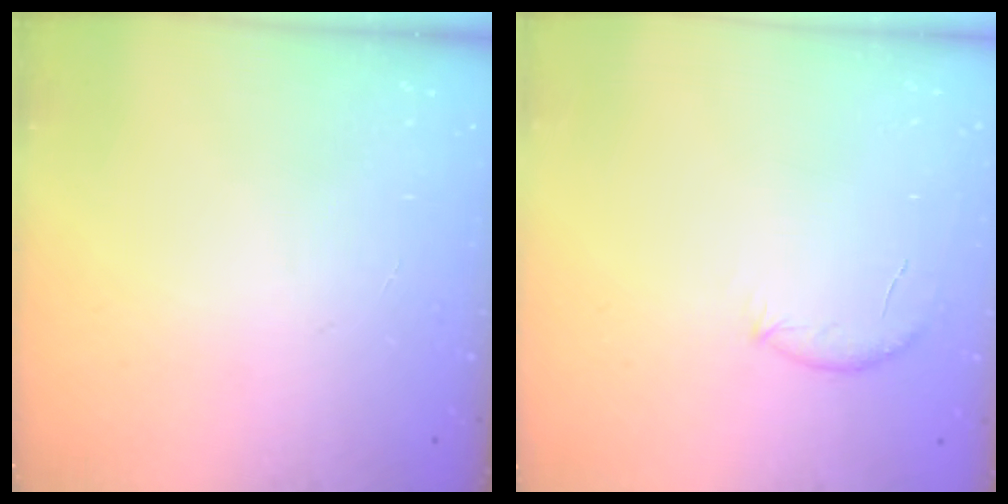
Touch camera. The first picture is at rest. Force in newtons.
{"total": 6.9, "press": 6.7, "slide": 1.8}